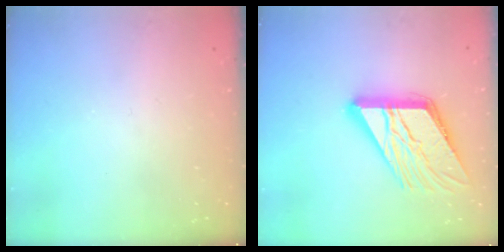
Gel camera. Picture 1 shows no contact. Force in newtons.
{"total": 19.0, "press": 18.9, "slide": 2.0}